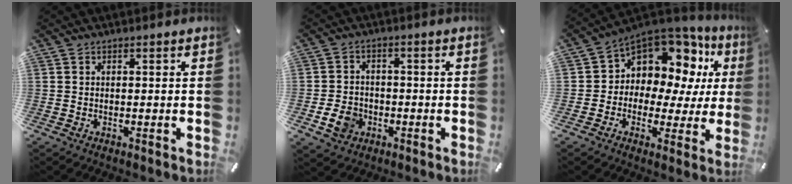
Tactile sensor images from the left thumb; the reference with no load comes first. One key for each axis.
{"total": 6.1, "fx": -2.1, "fy": 5.0, "fz": 2.7, "tx": -0.055, "ty": 0.003, "tz": -0.039}
{"total": 9.3, "fx": 4.9, "fy": 7.3, "fz": 3.1, "tx": -0.048, "ty": -0.060, "tz": 0.090}